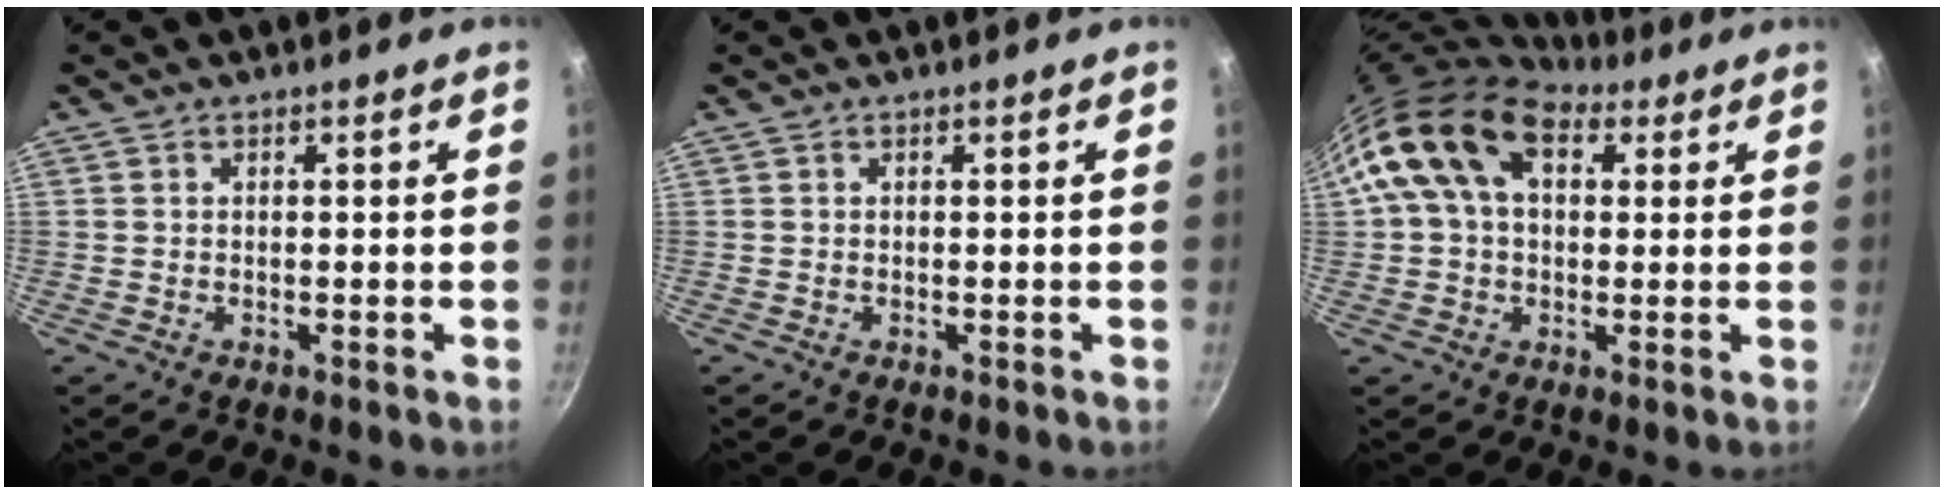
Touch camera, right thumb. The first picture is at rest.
{"total": 0.0}
{"total": 14.6, "force": [5.4, 9.5, 9.7], "torque": [-0.144, 0.012, 0.079]}